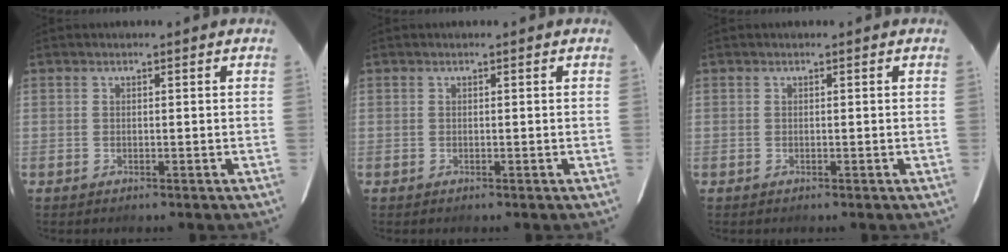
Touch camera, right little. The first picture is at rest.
{"total": 0.0}
{"total": 0.0}